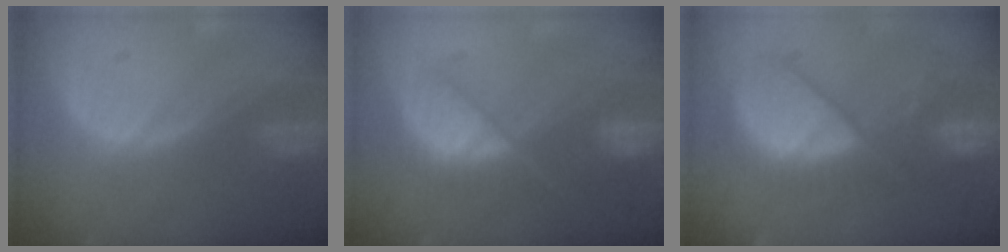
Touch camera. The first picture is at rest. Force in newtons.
{"total": 7.4, "press": 7.3, "slide": 1.3}
{"total": 10.3, "press": 9.6, "slide": 3.7}